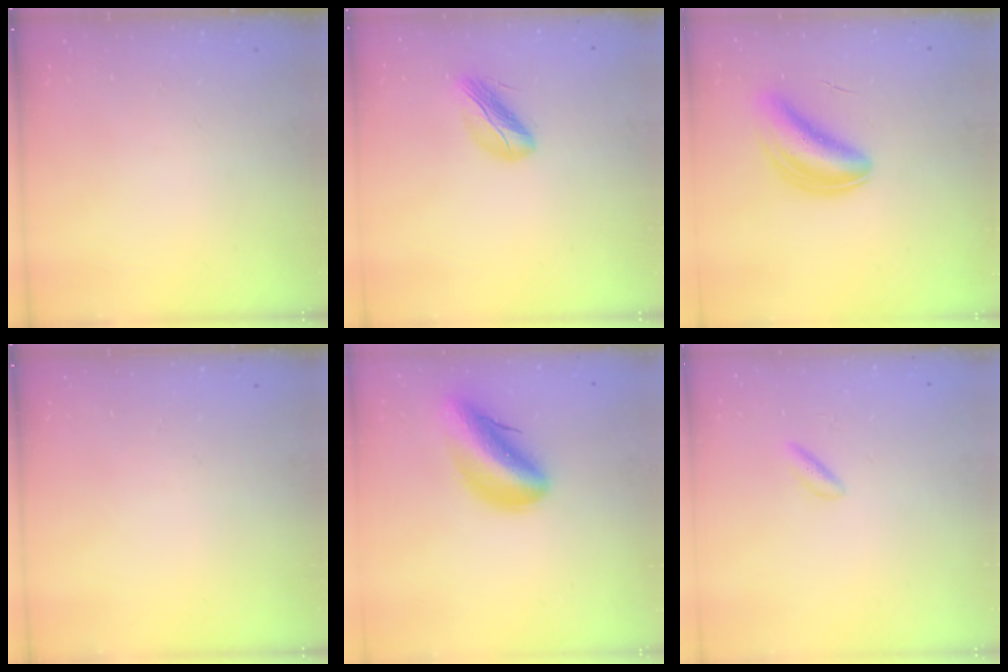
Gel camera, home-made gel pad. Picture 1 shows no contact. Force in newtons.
{"total": 7.2, "press": 7.1, "slide": 1.6}
{"total": 6.4, "press": 6.1, "slide": 2.0}
{"total": 0.0}
{"total": 11.9, "press": 11.4, "slide": 3.3}
{"total": 1.7, "press": 1.3, "slide": 1.1}